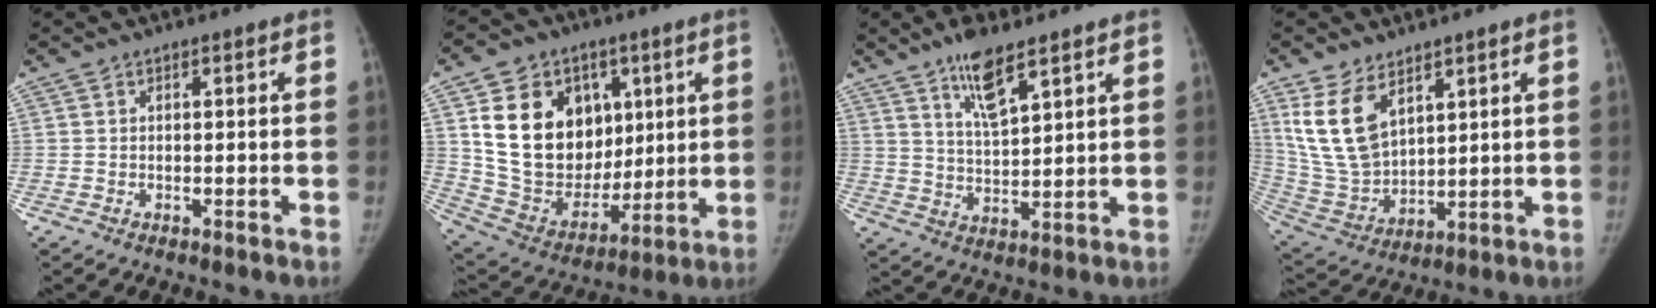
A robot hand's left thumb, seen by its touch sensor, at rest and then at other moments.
{"total": 22.3, "force": [6.6, 17.1, 12.7], "torque": [-0.192, -0.009, 0.137]}
{"total": 8.4, "force": [5.6, 2.3, 5.9], "torque": [-0.100, -0.034, 0.105]}
{"total": 13.4, "force": [6.8, 7.9, 8.4], "torque": [-0.144, -0.031, 0.157]}